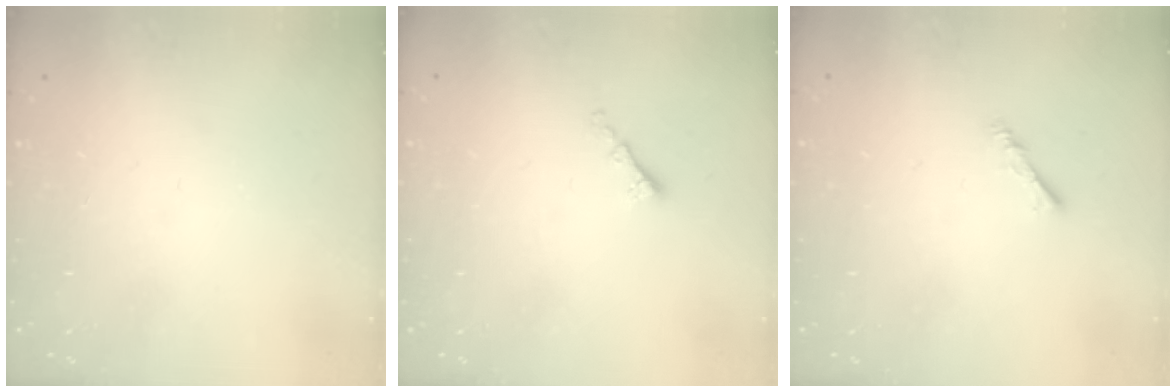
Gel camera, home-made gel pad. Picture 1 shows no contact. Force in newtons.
{"total": 1.4, "press": 1.3, "slide": 0.5}
{"total": 1.9, "press": 1.9, "slide": 0.4}